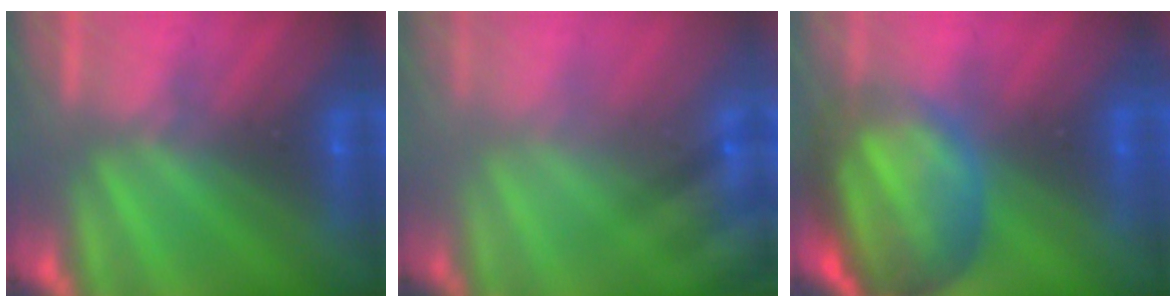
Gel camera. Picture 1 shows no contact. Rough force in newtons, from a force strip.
{"total": 8.5}
{"total": 6.9}